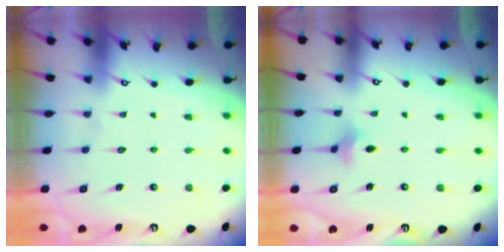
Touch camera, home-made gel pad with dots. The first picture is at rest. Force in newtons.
{"total": 2.9, "press": 2.9, "slide": 0.5}